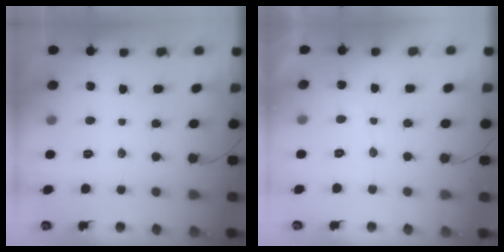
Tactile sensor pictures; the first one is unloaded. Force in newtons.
{"total": 3.3, "press": 3.3, "slide": 0.2}